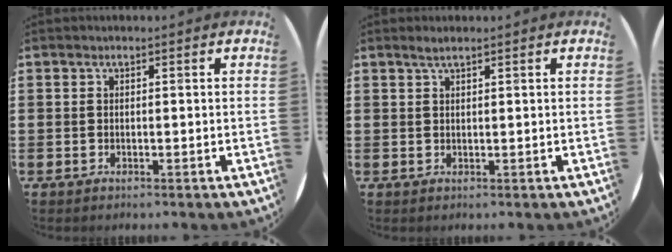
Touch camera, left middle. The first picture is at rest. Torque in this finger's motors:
{"motor_torque": [0.33, -0.24, 0.00, 0.00]}